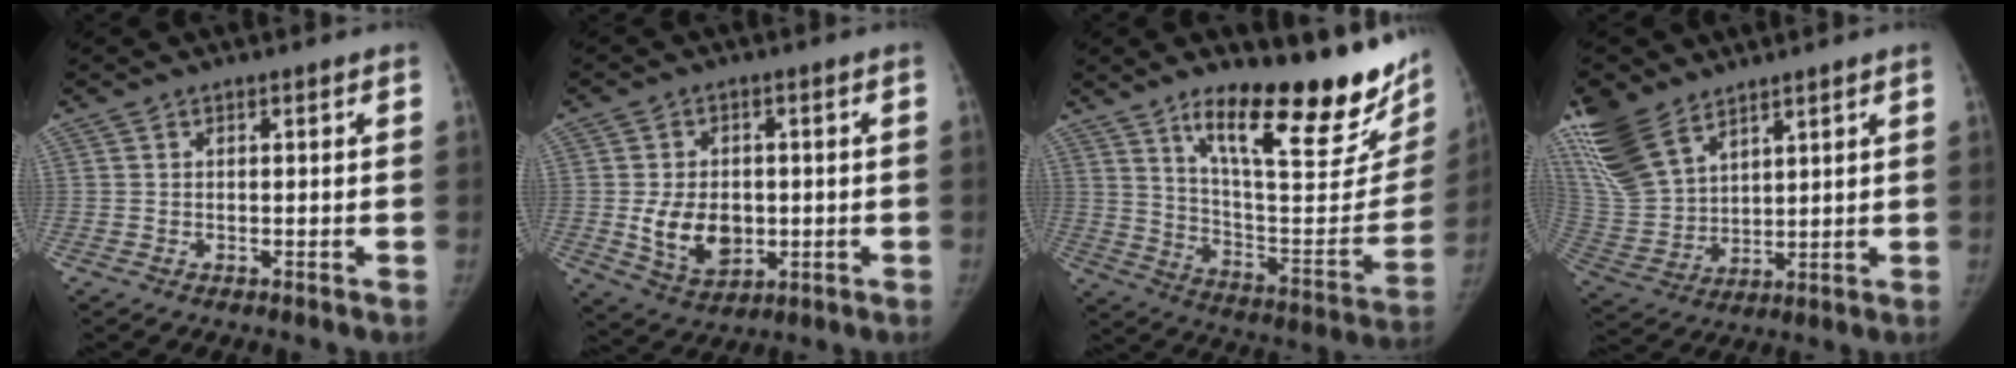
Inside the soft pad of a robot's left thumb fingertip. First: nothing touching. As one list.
[{"total": 9.5, "force": [-0.8, 6.9, 6.5], "torque": [-0.088, -0.008, 0.001]}, {"total": 29.6, "force": [18.5, 8.2, 21.6], "torque": [-0.267, -0.087, 0.287]}, {"total": 16.0, "force": [10.5, 8.5, 8.5], "torque": [-0.178, -0.034, 0.222]}]